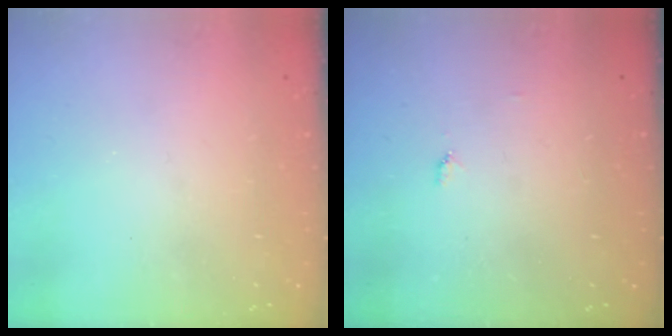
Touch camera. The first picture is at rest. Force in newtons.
{"total": 4.5, "press": 4.5, "slide": 0.6}